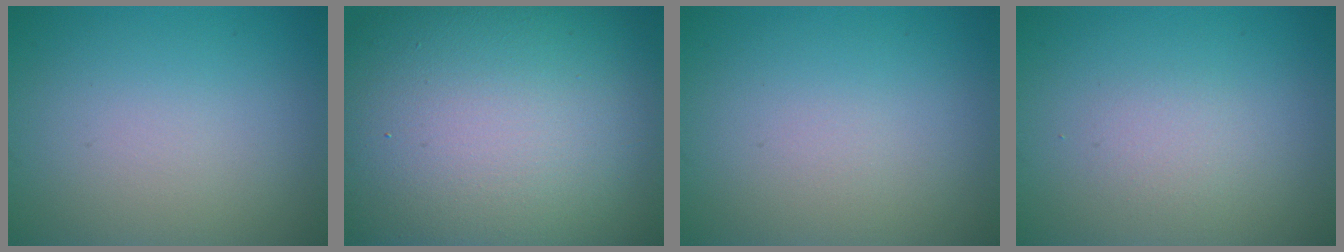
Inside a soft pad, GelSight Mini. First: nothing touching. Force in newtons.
{"total": 20.6, "press": 20.5, "slide": 1.3}
{"total": 0.0}
{"total": 1.3, "press": 1.3, "slide": 0.1}